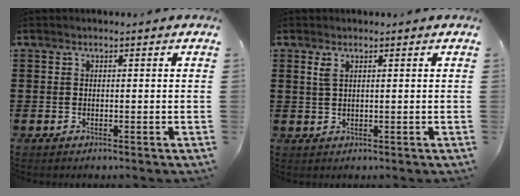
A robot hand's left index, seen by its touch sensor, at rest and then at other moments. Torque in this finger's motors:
{"motor_torque": [0.54, -0.11, 0.20, 0.05]}